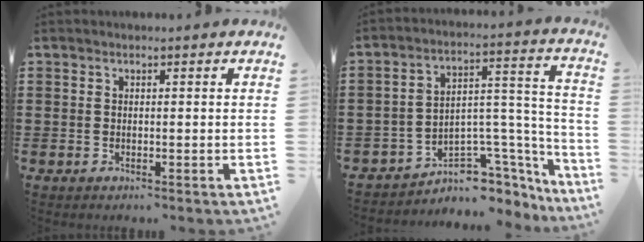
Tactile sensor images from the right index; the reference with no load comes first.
{"total": 6.1, "force": [-4.4, 3.6, 2.3], "torque": [-0.045, -0.002, -0.079]}